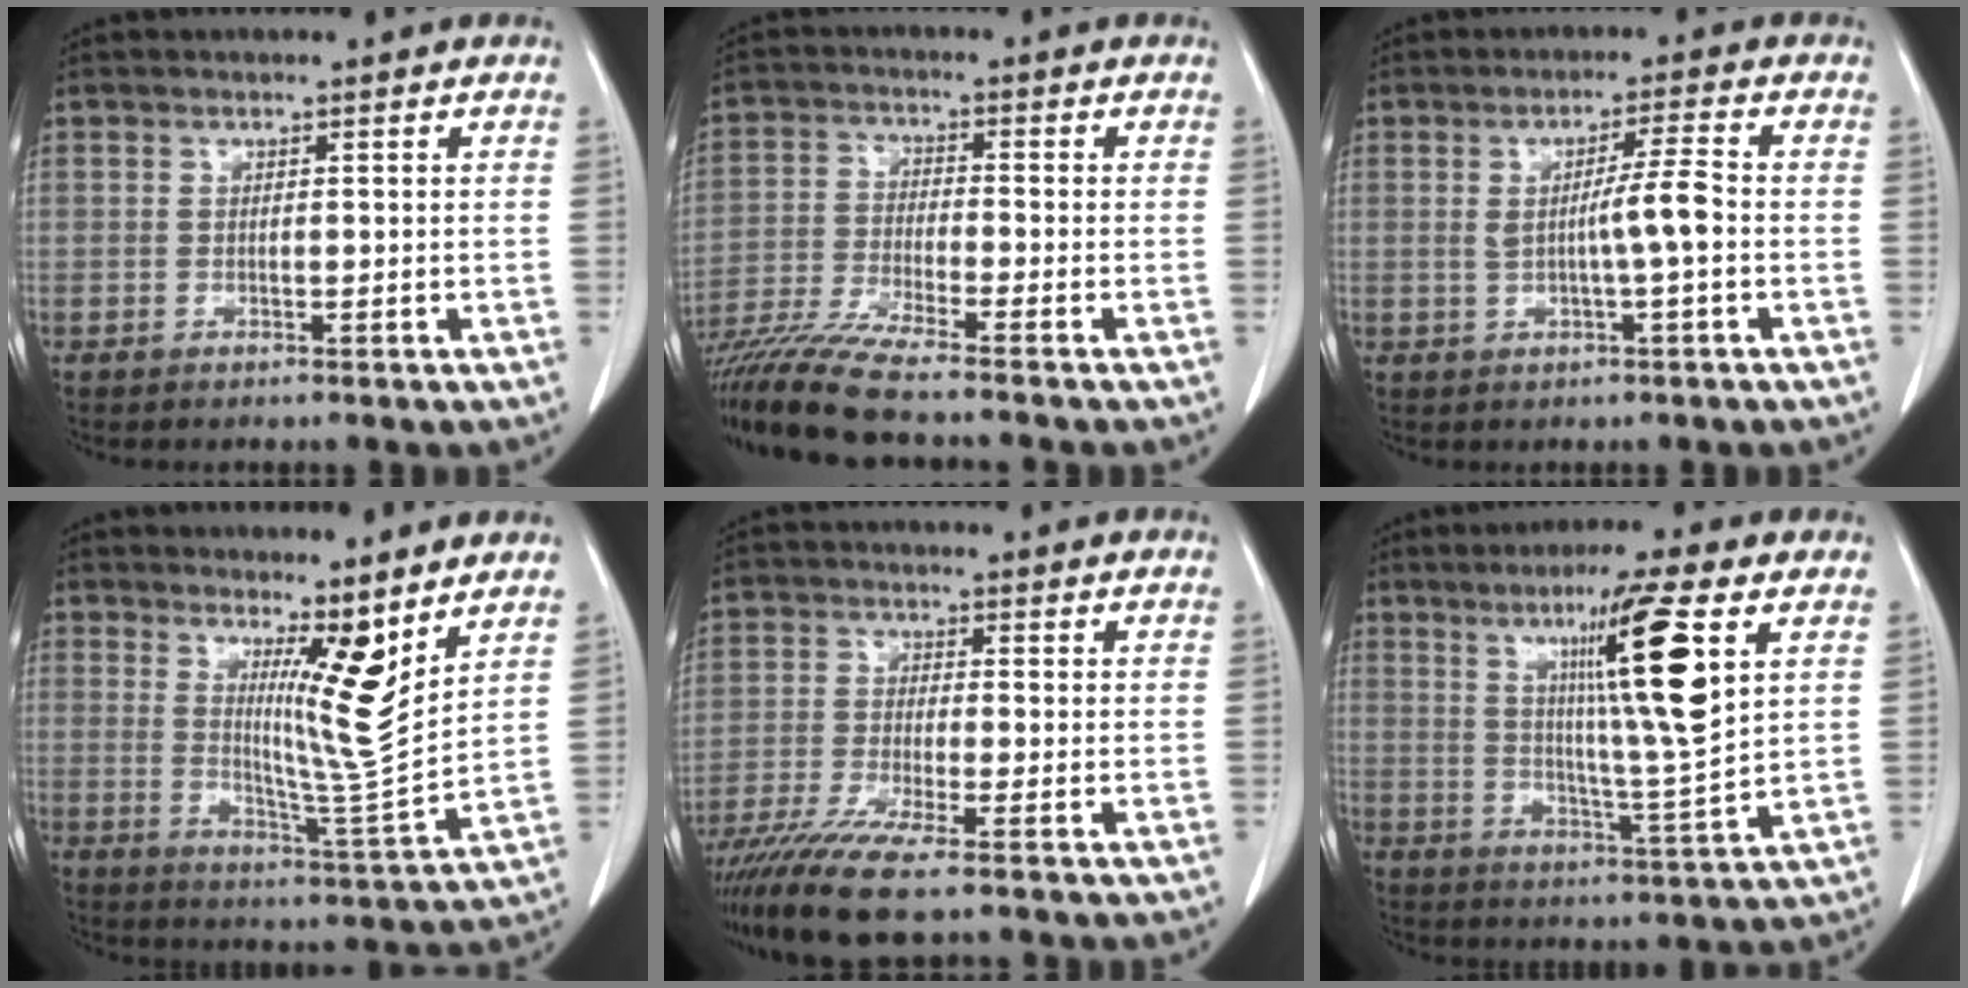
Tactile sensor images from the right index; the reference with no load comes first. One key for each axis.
{"total": 10.5, "fx": -8.9, "fy": -1.1, "fz": 5.4, "tx": -0.099, "ty": -0.029, "tz": -0.161}
{"total": 4.9, "fx": -0.3, "fy": -0.2, "fz": 4.9, "tx": -0.078, "ty": 0.003, "tz": -0.002}
{"total": 8.8, "fx": 5.2, "fy": -0.3, "fz": 7.1, "tx": -0.119, "ty": -0.023, "tz": 0.096}
{"total": 9.9, "fx": -7.6, "fy": -0.5, "fz": 6.4, "tx": -0.110, "ty": -0.028, "tz": -0.130}
{"total": 13.2, "fx": 5.2, "fy": -1.1, "fz": 12.1, "tx": -0.200, "ty": -0.006, "tz": 0.088}